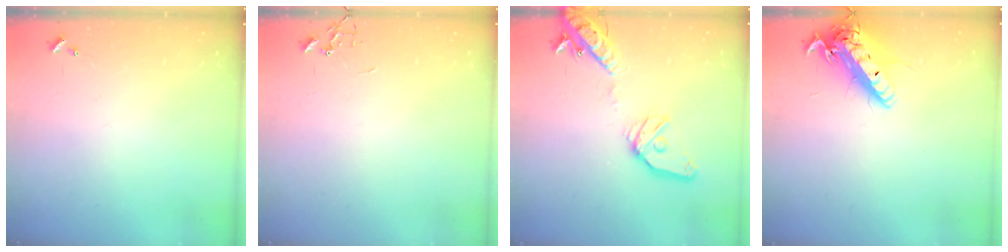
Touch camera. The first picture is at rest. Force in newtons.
{"total": 0.0}
{"total": 17.4, "press": 17.1, "slide": 3.1}
{"total": 17.4, "press": 16.9, "slide": 4.1}